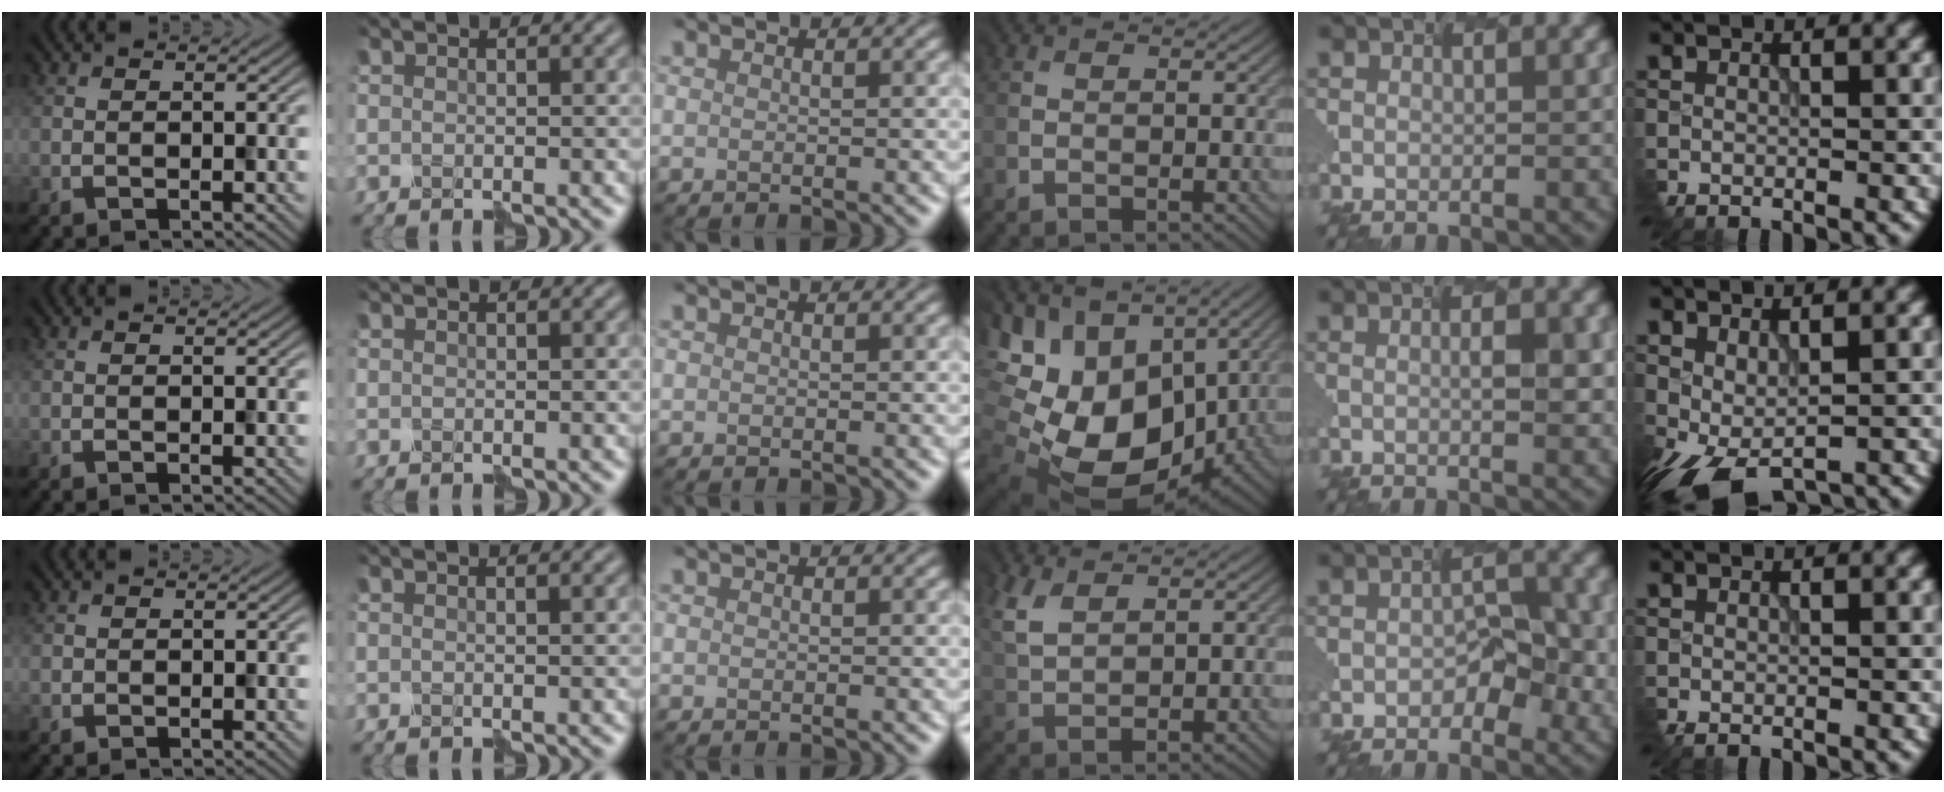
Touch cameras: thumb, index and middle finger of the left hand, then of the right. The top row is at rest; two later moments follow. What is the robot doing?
{"motion": "disassemble", "object": "velcro strap"}